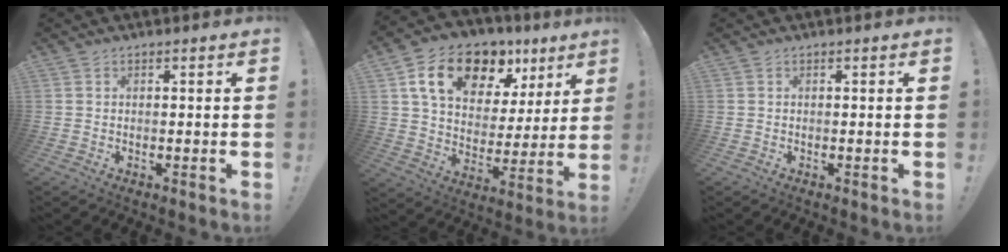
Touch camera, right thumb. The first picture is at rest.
{"total": 18.9, "force": [10.5, 11.3, 11.0], "torque": [-0.177, -0.046, 0.193]}
{"total": 0.0}